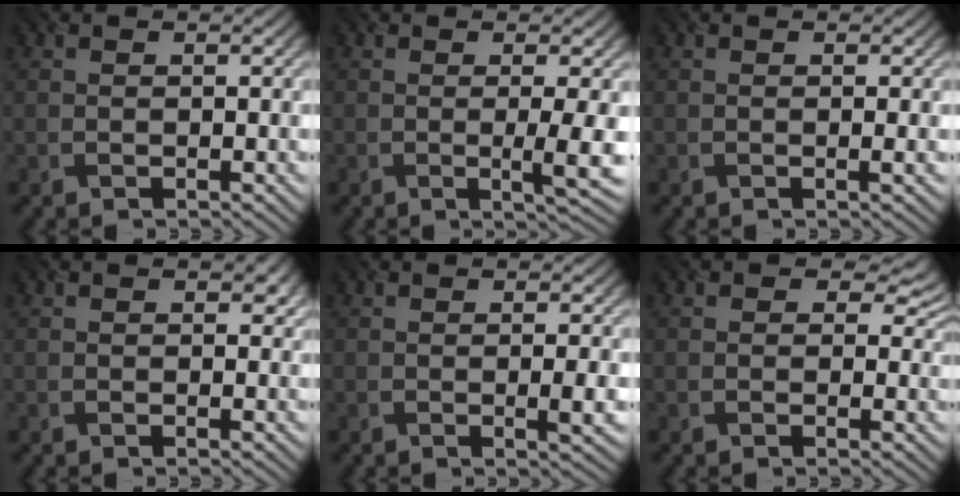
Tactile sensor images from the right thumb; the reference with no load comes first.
{"total": 3.6, "force": [-0.1, 0.4, 3.6], "torque": [-0.066, -0.002, -0.002]}
{"total": 0.5, "force": [0.0, 0.0, 0.5], "torque": [-0.011, -0.001, -0.001]}
{"total": 0.9, "force": [0.5, 0.6, 0.4], "torque": [-0.005, -0.005, 0.004]}
{"total": 1.7, "force": [0.0, 0.2, 1.7], "torque": [-0.032, -0.001, -0.001]}
{"total": 2.9, "force": [1.1, 2.2, 1.5], "torque": [-0.023, -0.008, 0.002]}